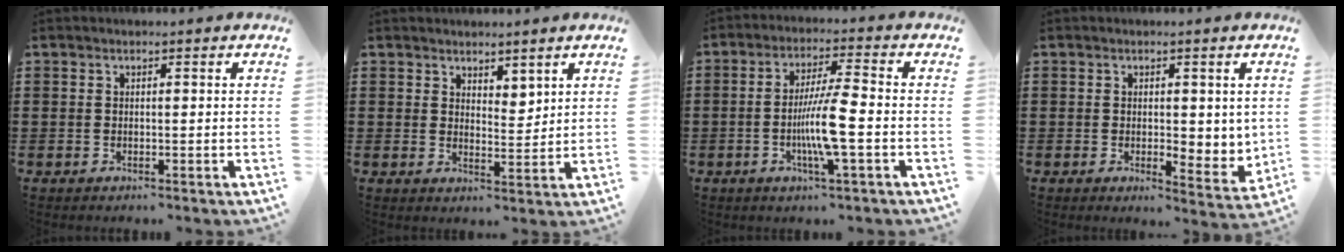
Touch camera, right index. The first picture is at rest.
{"total": 3.2, "force": [2.9, 1.3, 0.1], "torque": [-0.011, 0.002, 0.057]}
{"total": 8.1, "force": [-2.1, 0.4, 7.8], "torque": [-0.151, -0.013, -0.046]}
{"total": 2.8, "force": [0.8, 1.9, 2.0], "torque": [-0.026, 0.003, 0.011]}